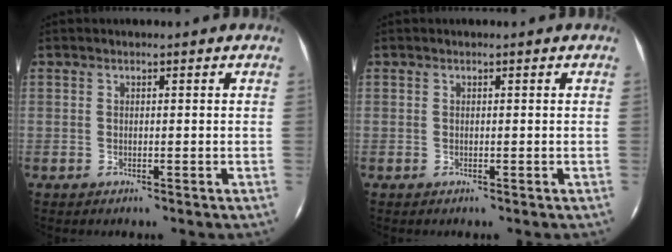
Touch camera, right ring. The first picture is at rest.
{"total": 0.0}